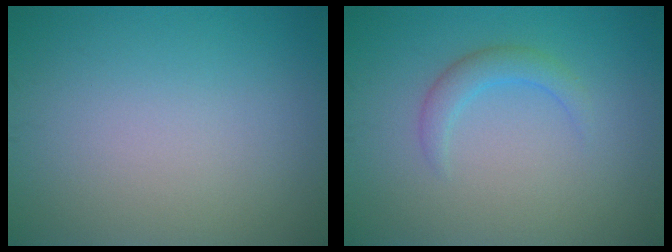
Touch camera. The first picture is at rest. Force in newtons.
{"total": 2.0, "press": 2.0, "slide": 0.1}